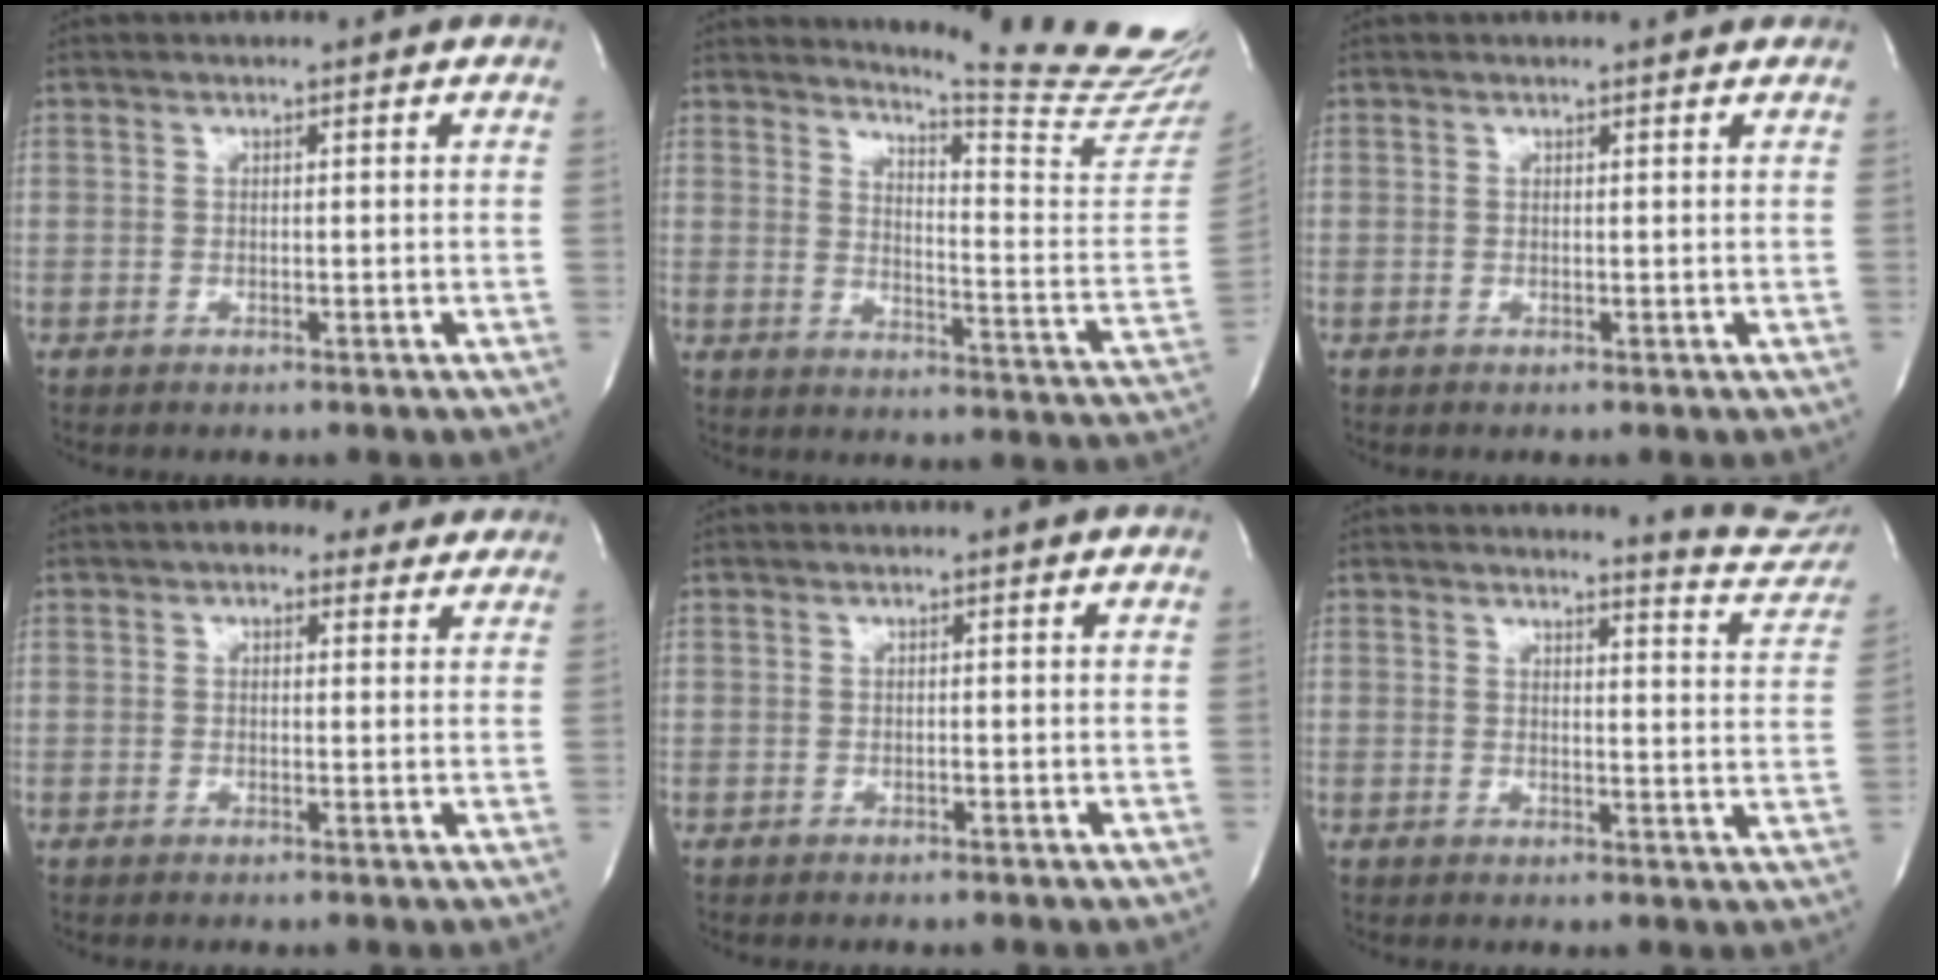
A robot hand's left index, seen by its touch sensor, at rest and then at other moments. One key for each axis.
{"total": 18.1, "fx": 17.2, "fy": -2.1, "fz": 5.1, "tx": -0.081, "ty": -0.158, "tz": 0.205}
{"total": 1.6, "fx": 1.6, "fy": 0.0, "fz": 0.1, "tx": -0.010, "ty": -0.004, "tz": 0.012}
{"total": 6.1, "fx": 4.7, "fy": 2.9, "fz": 2.5, "tx": -0.025, "ty": 0.025, "tz": 0.056}
{"total": 0.0}
{"total": 8.7, "fx": 8.7, "fy": 0.1, "fz": 0.4, "tx": 0.005, "ty": -0.075, "tz": 0.073}